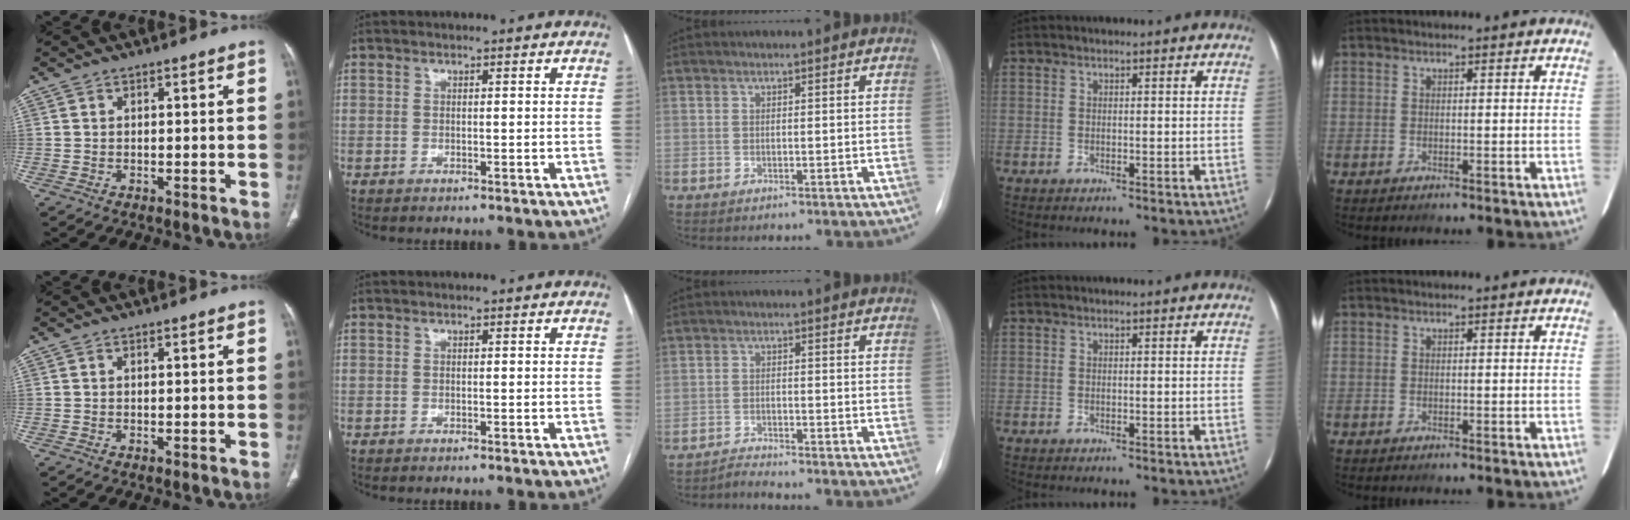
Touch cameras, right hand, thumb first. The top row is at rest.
{"middle": {"total": 2.3, "force": [-2.1, -0.7, -0.5], "torque": [0.009, -0.015, -0.038]}}